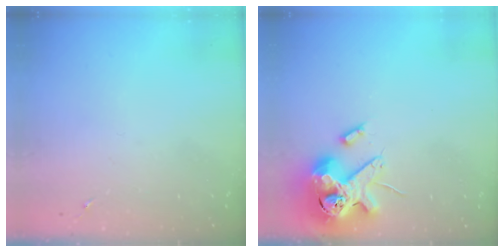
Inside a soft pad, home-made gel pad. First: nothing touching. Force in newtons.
{"total": 15.3, "press": 15.1, "slide": 2.6}